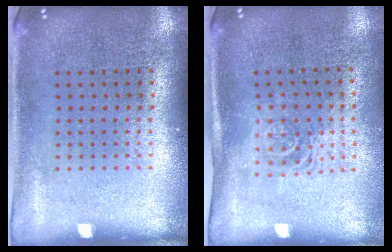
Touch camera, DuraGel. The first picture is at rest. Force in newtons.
{"total": 1.6, "press": 1.3, "slide": 1.0}